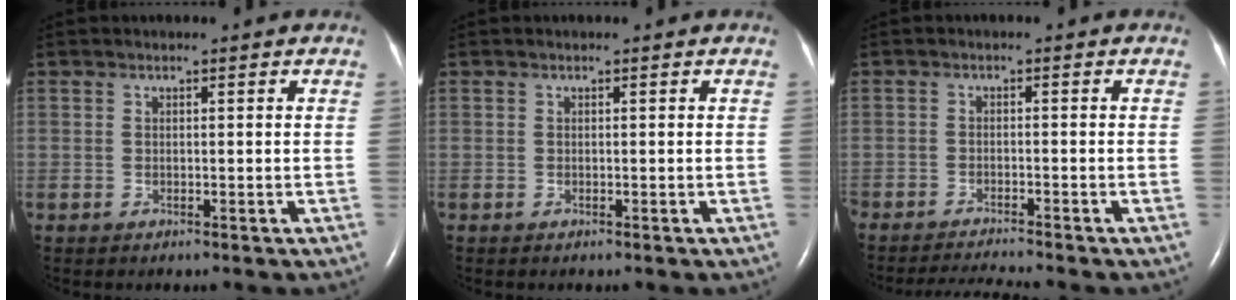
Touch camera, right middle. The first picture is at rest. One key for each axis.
{"total": 0.0}
{"total": 4.6, "fx": -4.3, "fy": -1.1, "fz": 1.1, "tx": -0.021, "ty": -0.021, "tz": -0.073}